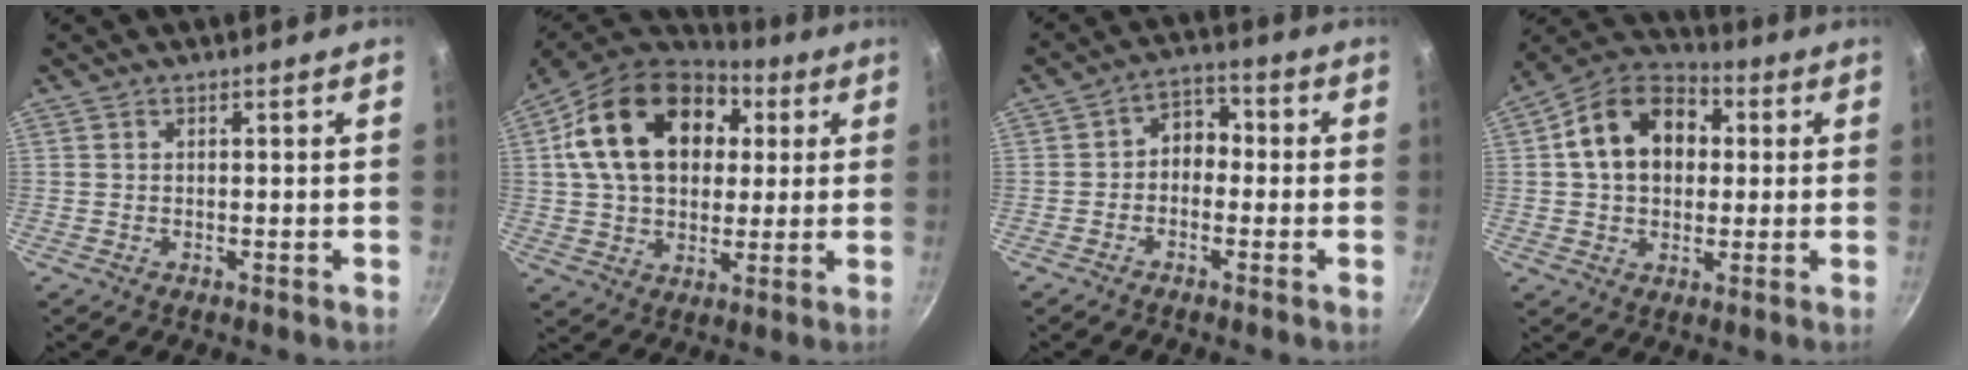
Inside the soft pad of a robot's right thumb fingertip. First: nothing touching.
{"total": 22.1, "force": [6.0, 15.6, 14.5], "torque": [-0.226, 0.010, 0.095]}
{"total": 5.4, "force": [-0.8, 4.2, 3.3], "torque": [-0.015, 0.025, -0.028]}
{"total": 15.5, "force": [2.8, 11.5, 10.0], "torque": [-0.140, 0.027, 0.029]}